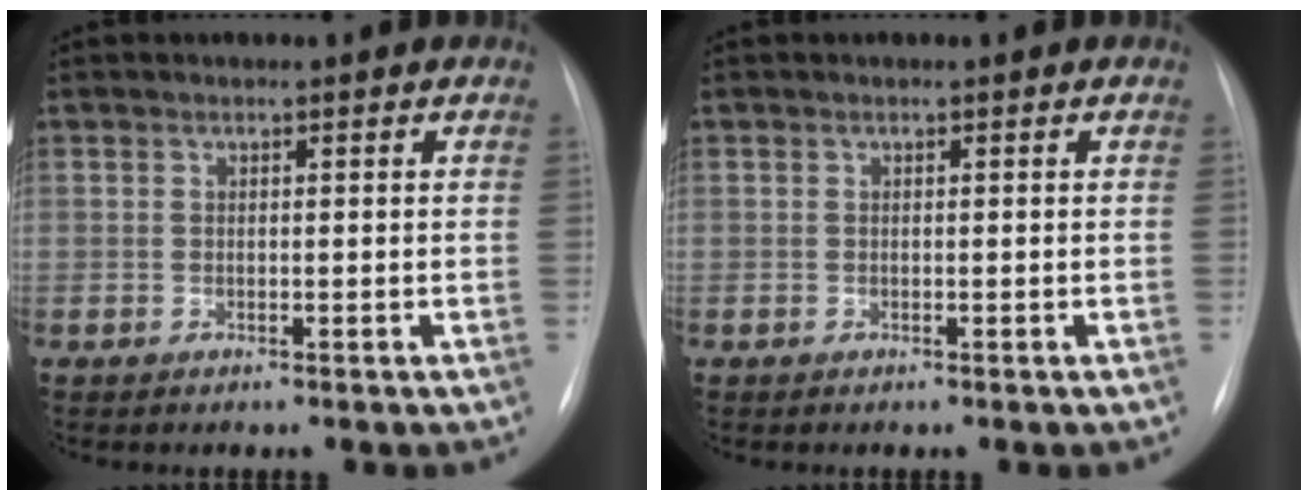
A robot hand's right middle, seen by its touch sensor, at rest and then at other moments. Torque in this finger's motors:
{"motor_torque": [0.11, -0.11, 0.02, -0.02]}